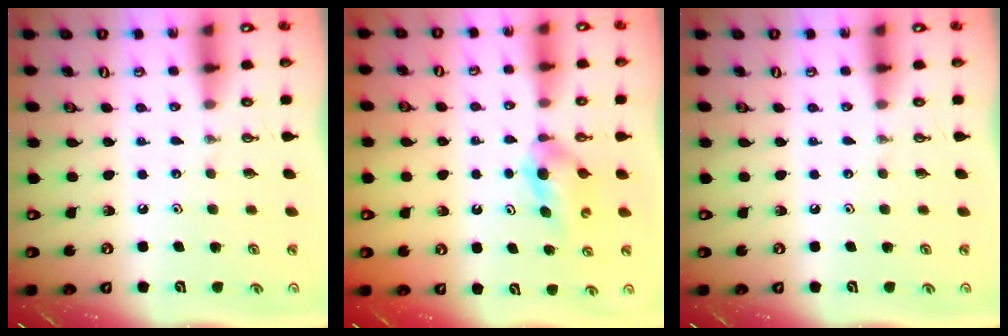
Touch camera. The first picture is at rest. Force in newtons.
{"total": 4.4, "press": 4.3, "slide": 0.9}
{"total": 0.0}